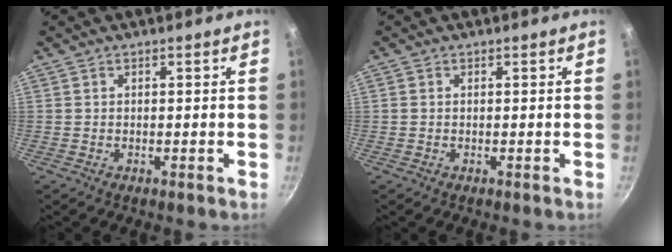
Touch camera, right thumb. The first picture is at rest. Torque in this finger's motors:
{"motor_torque": [-0.01, 0.02, -0.39, -0.05, 0.02]}